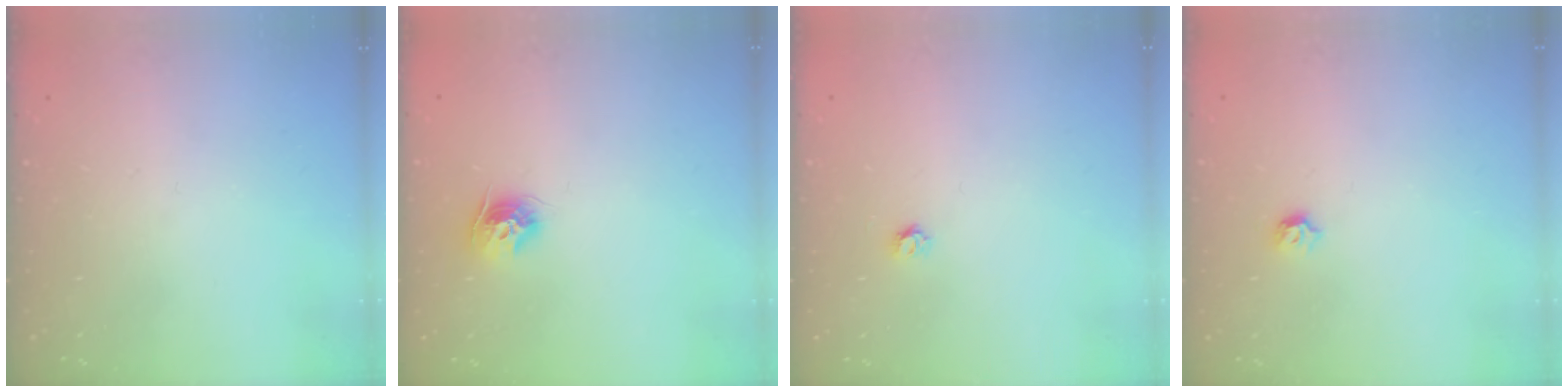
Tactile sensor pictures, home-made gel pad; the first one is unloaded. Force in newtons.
{"total": 9.6, "press": 9.6, "slide": 0.7}
{"total": 3.2, "press": 3.2, "slide": 0.3}
{"total": 3.8, "press": 3.7, "slide": 0.8}